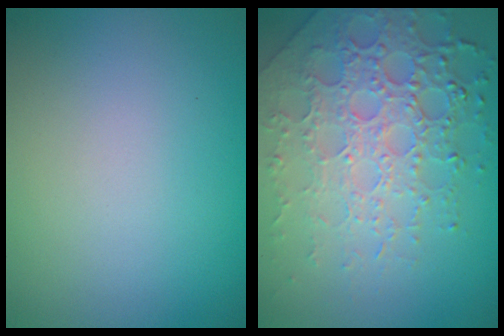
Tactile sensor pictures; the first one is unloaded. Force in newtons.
{"total": 8.0, "press": 5.6, "slide": 5.8}